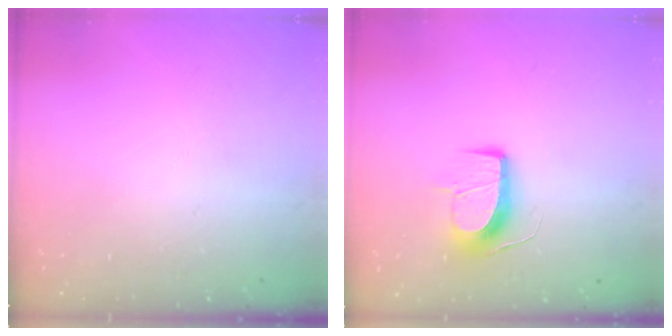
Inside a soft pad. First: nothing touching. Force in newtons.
{"total": 10.1, "press": 10.1, "slide": 0.2}